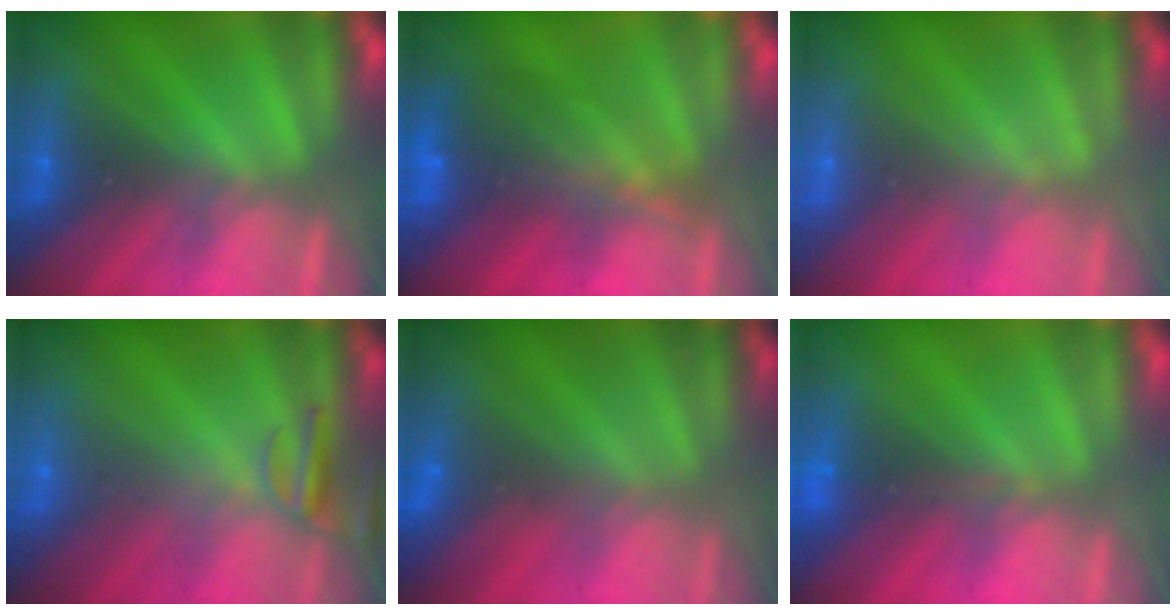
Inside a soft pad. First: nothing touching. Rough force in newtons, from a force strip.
{"total": 5.7}
{"total": 1.9}
{"total": 2.4}
{"total": 2.7}
{"total": 1.7}